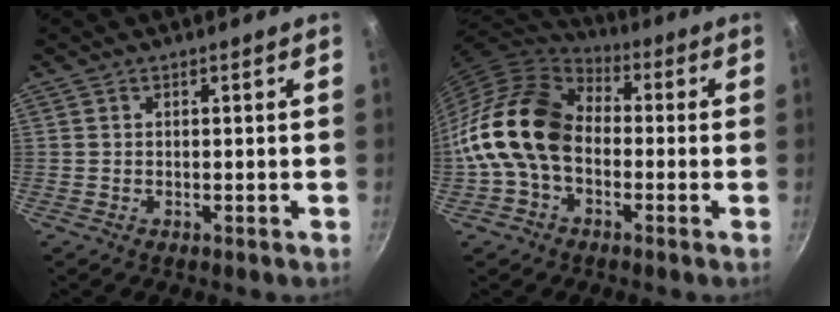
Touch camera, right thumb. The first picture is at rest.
{"total": 16.0, "force": [-2.0, 11.3, 11.2], "torque": [-0.177, 0.040, -0.058]}